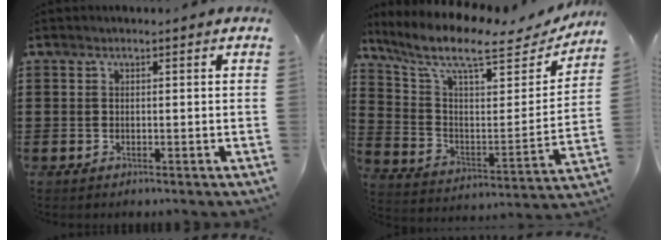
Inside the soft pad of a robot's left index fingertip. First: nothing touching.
{"total": 10.2, "force": [8.0, 2.2, 6.0], "torque": [-0.141, -0.051, 0.133]}